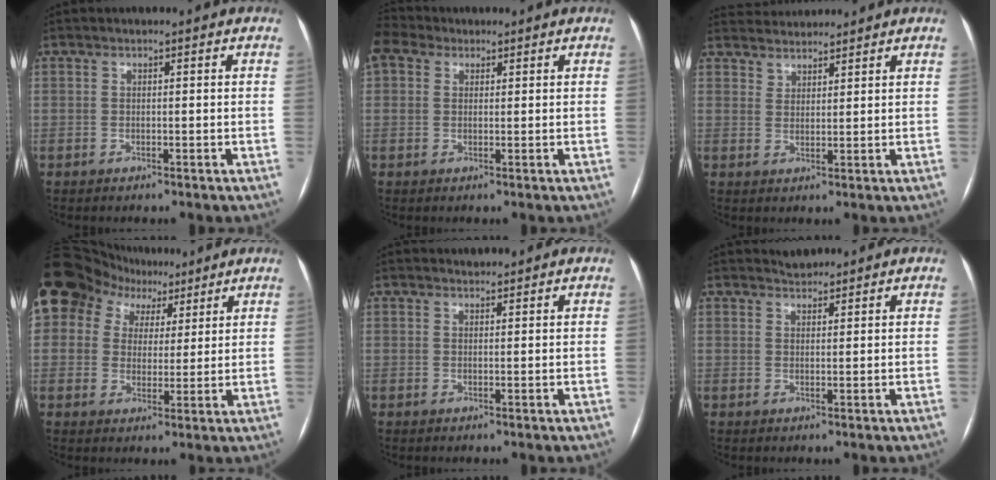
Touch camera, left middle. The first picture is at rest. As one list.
[{"total": 4.0, "force": [2.9, 2.5, 1.3], "torque": [-0.039, 0.029, 0.063]}, {"total": 5.8, "force": [5.6, 1.5, 0.5], "torque": [-0.007, 0.026, 0.094]}, {"total": 17.4, "force": [9.9, 12.8, 6.5], "torque": [-0.165, 0.076, 0.174]}, {"total": 1.3, "force": [1.2, 0.2, 0.1], "torque": [-0.011, 0.008, 0.023]}, {"total": 1.8, "force": [1.7, 0.4, -0.1], "torque": [-0.004, 0.006, 0.031]}]